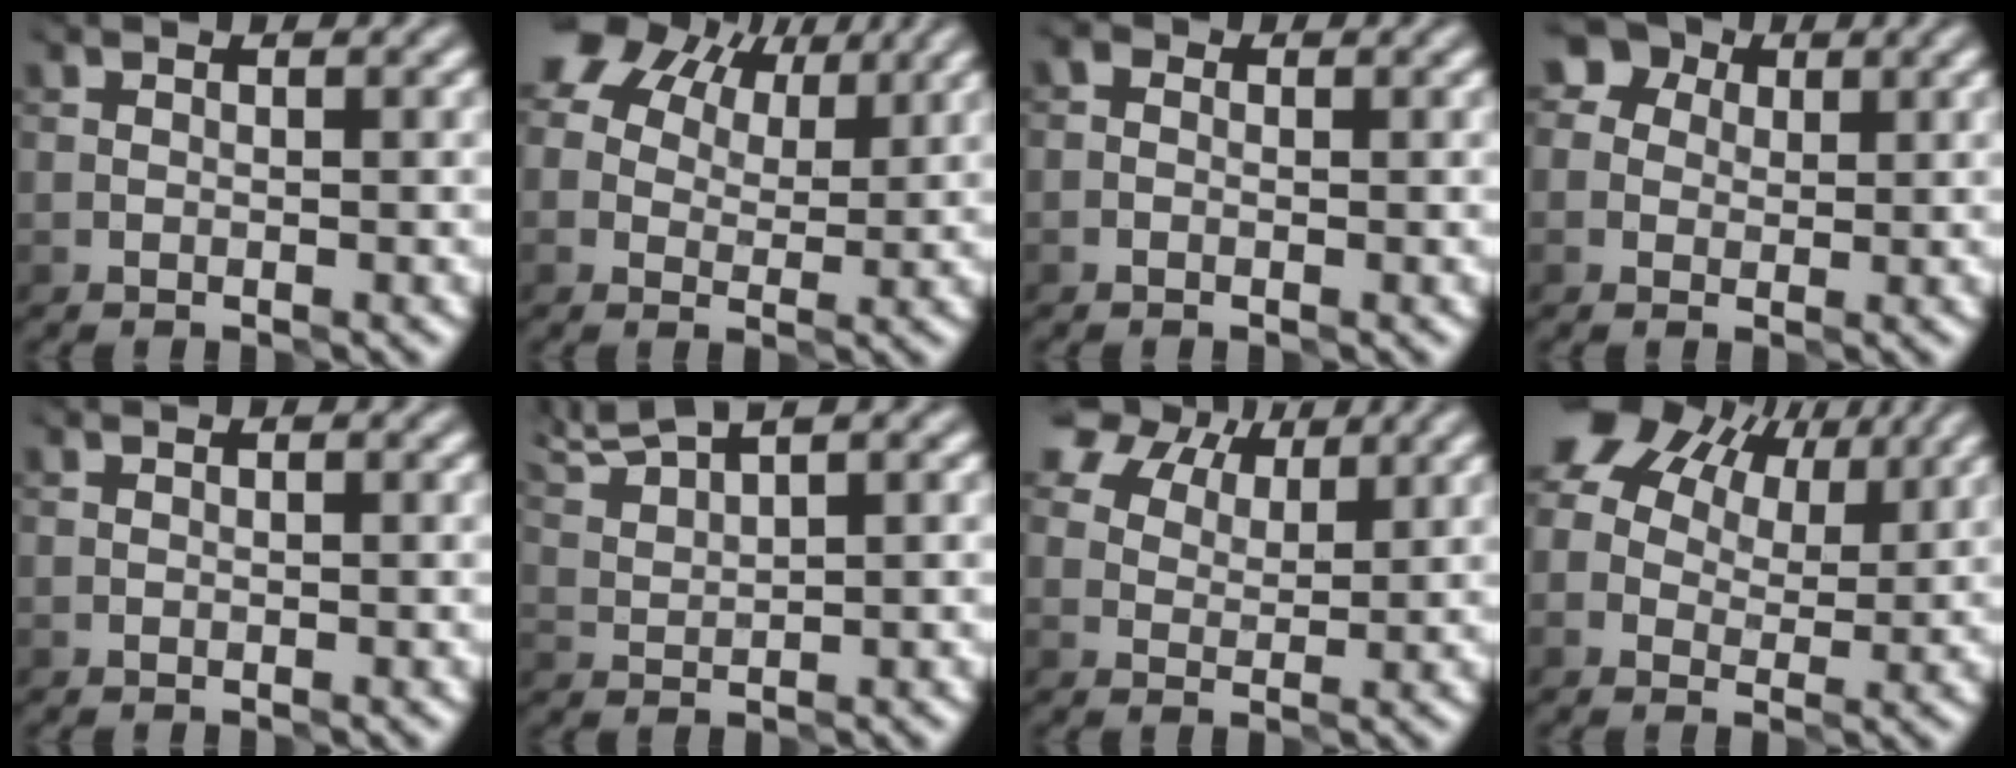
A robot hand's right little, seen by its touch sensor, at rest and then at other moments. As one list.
[{"total": 9.0, "force": [5.2, 5.3, 5.1], "torque": [-0.092, 0.027, 0.083]}, {"total": 0.5, "force": [-0.2, 0.5, 0.0], "torque": [0.002, -0.003, -0.011]}, {"total": 5.8, "force": [2.5, 4.9, 1.9], "torque": [-0.031, 0.027, 0.025]}, {"total": 0.0}, {"total": 4.2, "force": [3.7, 0.1, 1.8], "torque": [-0.055, 0.016, 0.080]}, {"total": 6.1, "force": [4.9, 2.9, 2.1], "torque": [-0.053, 0.009, 0.094]}, {"total": 11.4, "force": [5.8, 6.7, 7.1], "torque": [-0.126, 0.035, 0.087]}]